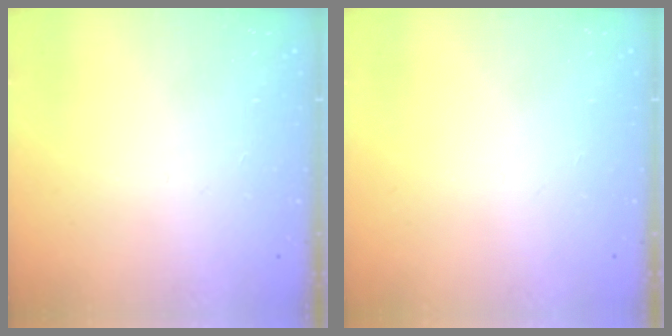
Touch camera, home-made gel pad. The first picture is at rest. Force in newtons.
{"total": 0.0}